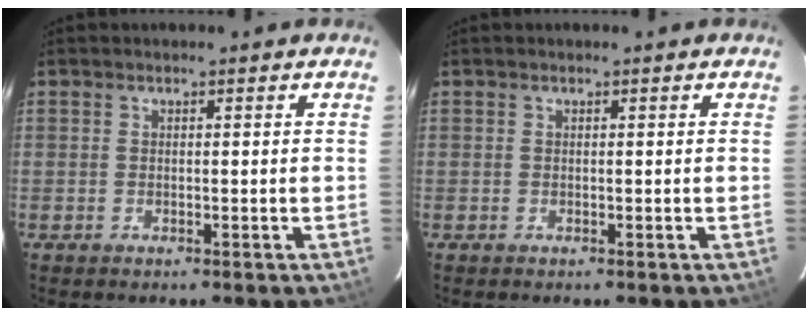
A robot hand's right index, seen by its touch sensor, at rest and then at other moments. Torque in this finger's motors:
{"motor_torque": [0.05, 0.05, 0.00, 0.00]}